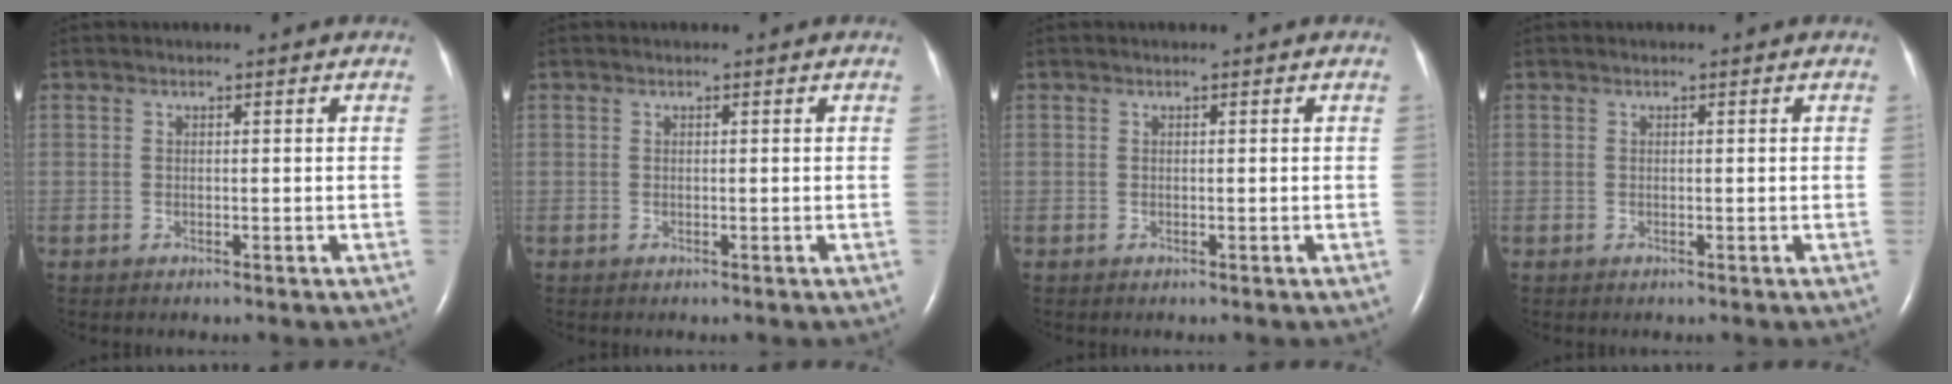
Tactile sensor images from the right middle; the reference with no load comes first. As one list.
[{"total": 0.0}, {"total": 0.0}, {"total": 0.0}]